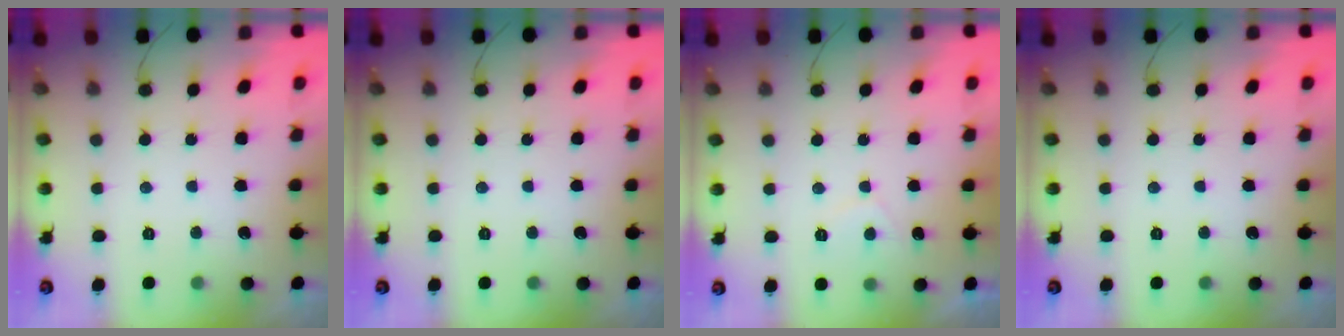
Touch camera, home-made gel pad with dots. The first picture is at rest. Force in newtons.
{"total": 0.0}
{"total": 1.3, "press": 1.2, "slide": 0.6}
{"total": 0.0}